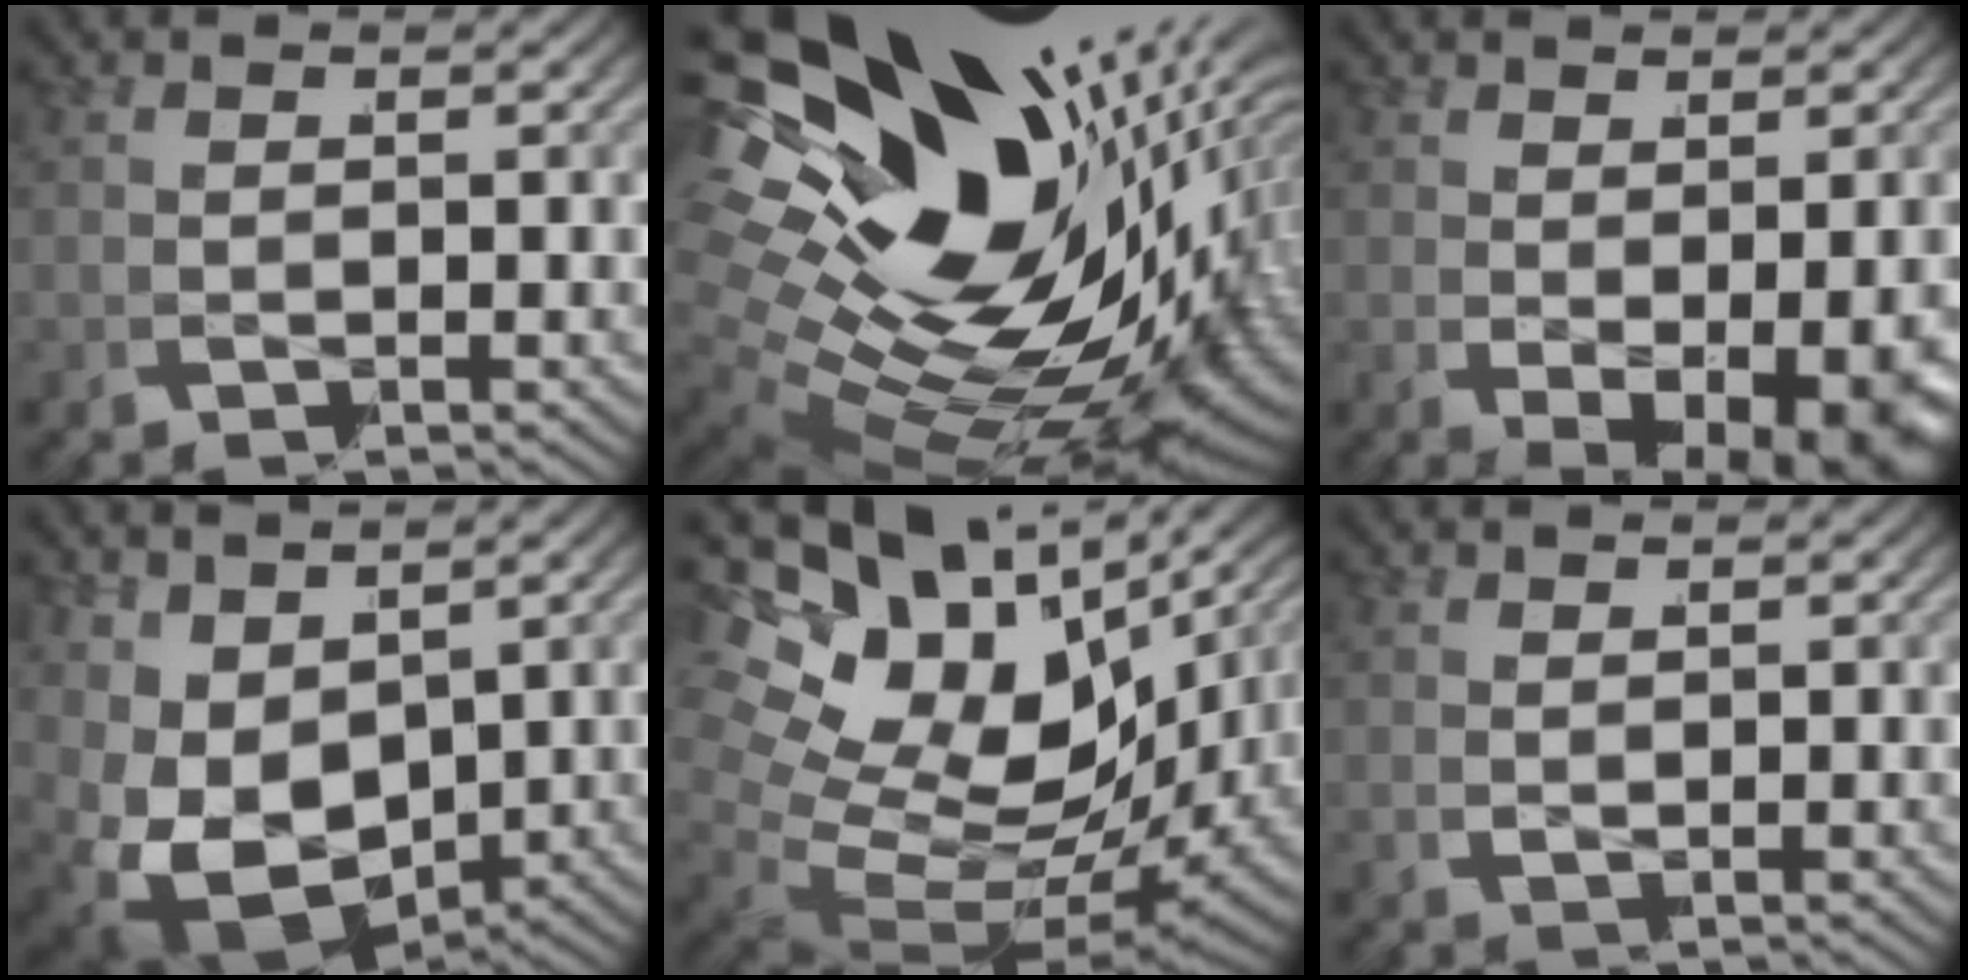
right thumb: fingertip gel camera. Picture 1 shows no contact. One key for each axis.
{"total": 28.1, "fx": -2.0, "fy": 18.8, "fz": 20.8, "tx": -0.356, "ty": -0.042, "tz": -0.017}
{"total": 7.6, "fx": -2.3, "fy": 4.4, "fz": 5.8, "tx": -0.084, "ty": -0.022, "tz": -0.026}
{"total": 10.5, "fx": -2.2, "fy": 7.6, "fz": 7.0, "tx": -0.182, "ty": -0.054, "tz": -0.007}
{"total": 15.3, "fx": -1.1, "fy": 10.6, "fz": 10.9, "tx": -0.217, "ty": -0.040, "tz": 0.000}
{"total": 0.9, "fx": 0.6, "fy": -0.4, "fz": -0.5, "tx": 0.019, "ty": 0.005, "tz": 0.012}